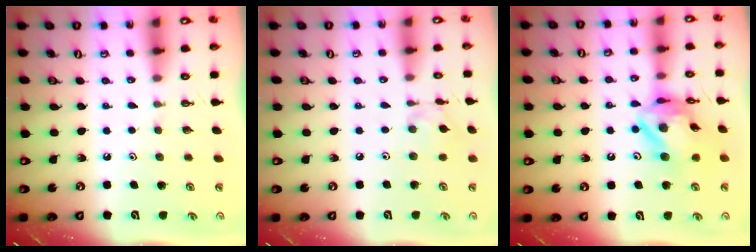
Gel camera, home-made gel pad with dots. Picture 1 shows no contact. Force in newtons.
{"total": 4.6, "press": 4.5, "slide": 0.4}
{"total": 13.8, "press": 13.7, "slide": 1.5}